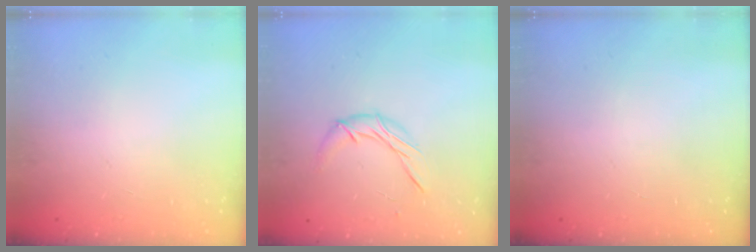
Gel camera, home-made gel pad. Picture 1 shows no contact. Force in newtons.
{"total": 6.8, "press": 6.8, "slide": 0.7}
{"total": 0.0}